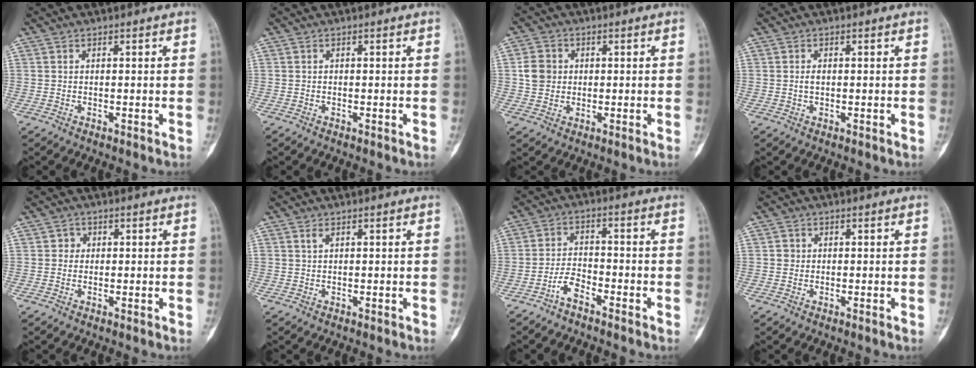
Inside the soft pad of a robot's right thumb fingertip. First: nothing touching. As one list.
[{"total": 0.0}, {"total": 4.9, "force": [0.3, 4.4, 2.1], "torque": [-0.027, 0.006, 0.001]}, {"total": 1.2, "force": [0.0, 0.7, 0.9], "torque": [-0.018, 0.001, 0.000]}, {"total": 1.4, "force": [0.1, 1.4, 0.3], "torque": [0.005, 0.004, -0.002]}, {"total": 0.7, "force": [0.4, 0.3, 0.5], "torque": [-0.012, 0.004, 0.009]}, {"total": 4.0, "force": [-3.0, 1.5, 2.2], "torque": [-0.044, 0.028, -0.060]}, {"total": 1.0, "force": [0.0, 0.9, 0.3], "torque": [0.000, 0.002, -0.001]}]